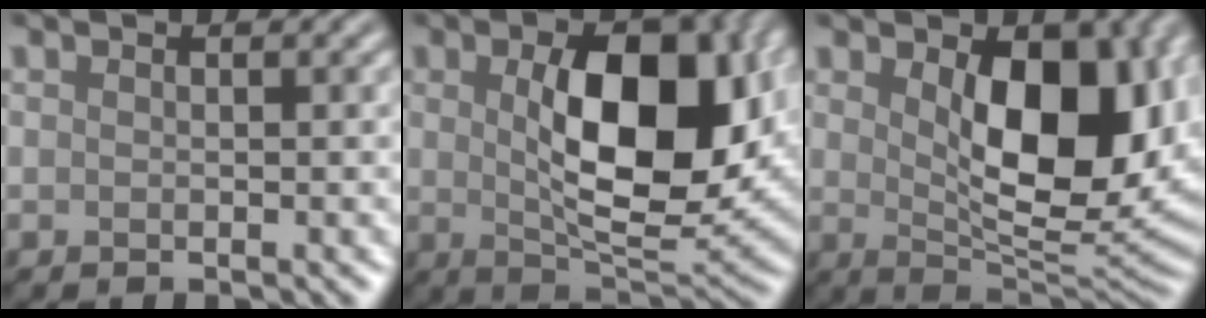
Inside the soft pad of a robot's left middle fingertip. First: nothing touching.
{"total": 10.9, "force": [1.2, 5.2, 9.5], "torque": [-0.144, -0.003, 0.027]}
{"total": 11.2, "force": [1.8, 5.8, 9.4], "torque": [-0.135, -0.010, 0.037]}